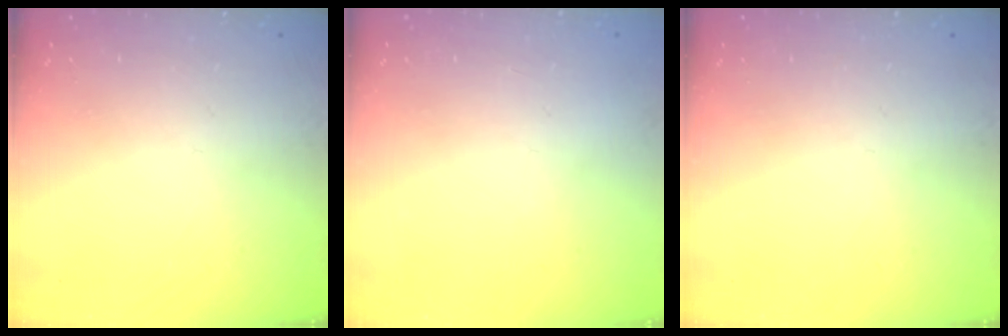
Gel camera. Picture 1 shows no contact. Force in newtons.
{"total": 2.1, "press": 2.1, "slide": 0.1}
{"total": 0.0}